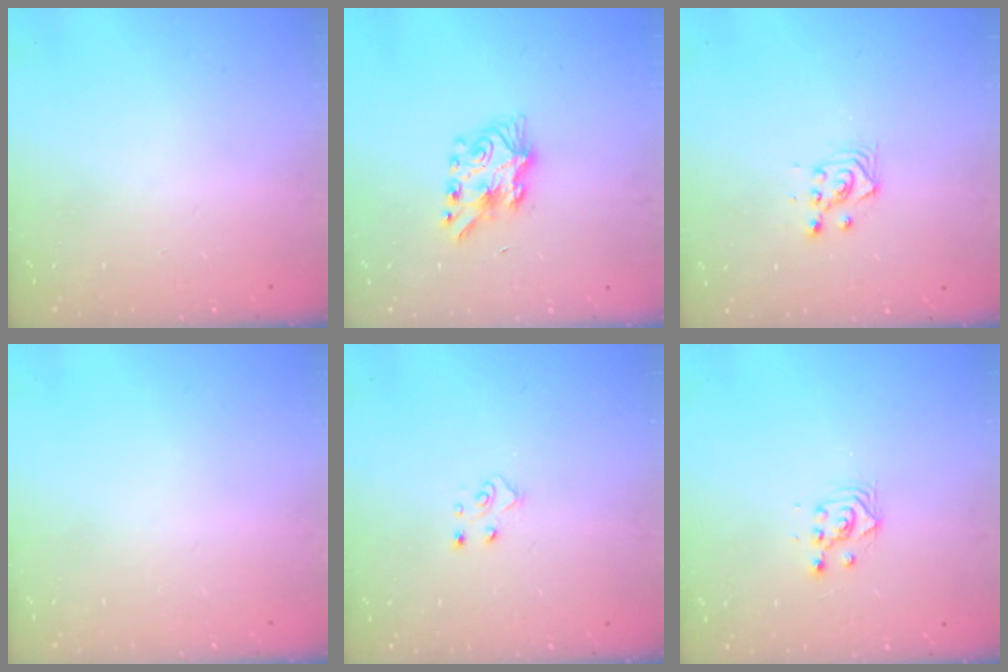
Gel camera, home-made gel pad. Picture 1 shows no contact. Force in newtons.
{"total": 7.2, "press": 7.2, "slide": 0.2}
{"total": 3.6, "press": 3.4, "slide": 1.2}
{"total": 0.0}
{"total": 4.8, "press": 4.8, "slide": 0.5}
{"total": 2.8, "press": 2.8, "slide": 0.2}